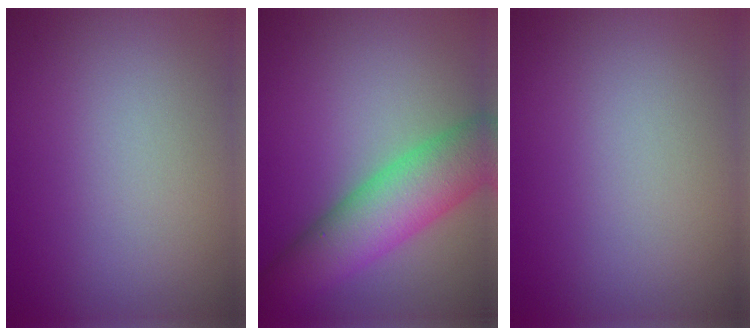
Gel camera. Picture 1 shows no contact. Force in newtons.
{"total": 7.9, "press": 7.9, "slide": 0.3}
{"total": 0.0}